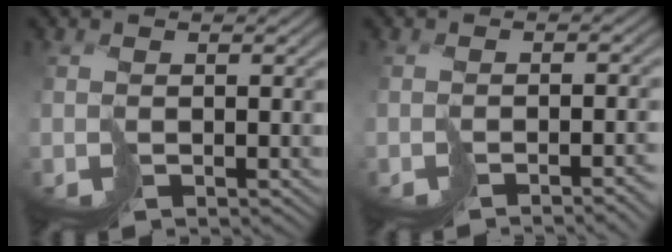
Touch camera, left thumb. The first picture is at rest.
{"total": 3.4, "force": [-2.9, 0.2, 1.7], "torque": [-0.015, -0.002, -0.043]}